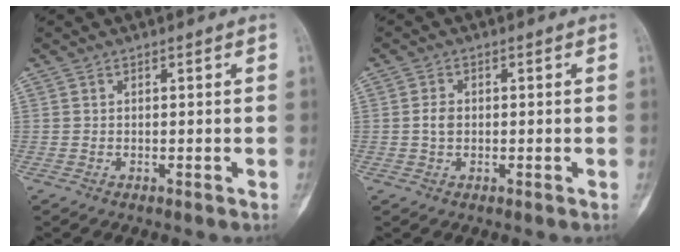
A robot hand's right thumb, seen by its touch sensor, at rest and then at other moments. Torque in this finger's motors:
{"motor_torque": [-0.41, 0.29, 0.25, -0.29, -0.04]}